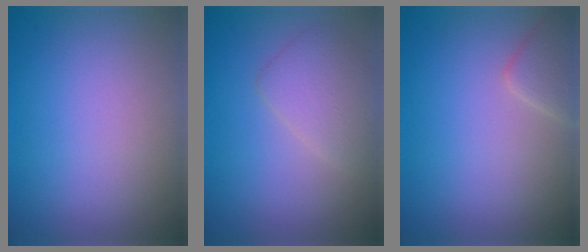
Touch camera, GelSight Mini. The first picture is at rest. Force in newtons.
{"total": 2.8, "press": 2.8, "slide": 0.2}
{"total": 2.2, "press": 2.2, "slide": 0.1}